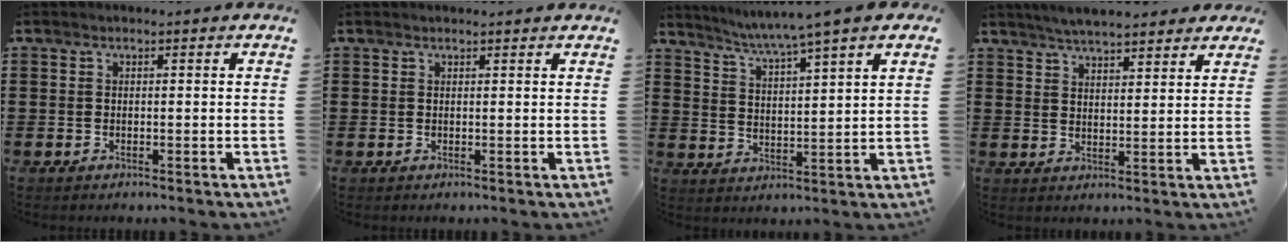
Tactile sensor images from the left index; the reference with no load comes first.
{"total": 0.7, "force": [0.7, 0.0, 0.2], "torque": [-0.006, -0.001, 0.014]}
{"total": 4.5, "force": [3.8, -1.2, 2.0], "torque": [-0.057, -0.029, 0.058]}
{"total": 4.5, "force": [4.3, 0.5, 1.1], "torque": [-0.034, -0.011, 0.079]}